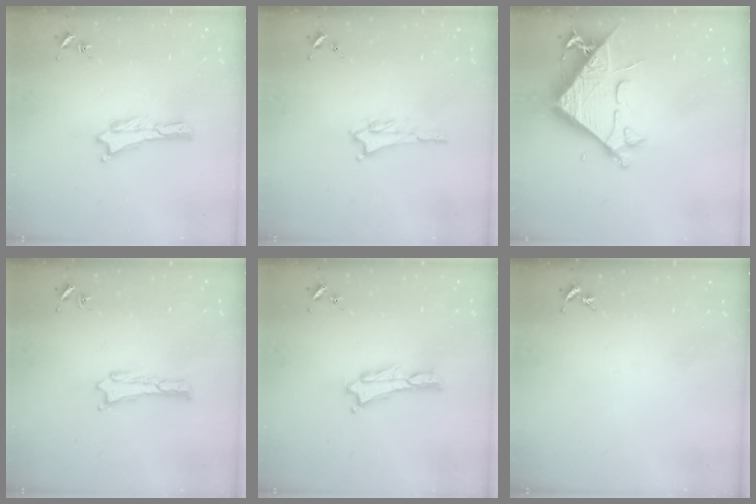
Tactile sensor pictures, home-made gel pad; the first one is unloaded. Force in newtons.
{"total": 1.2, "press": 1.2, "slide": 0.2}
{"total": 8.7, "press": 8.6, "slide": 1.1}
{"total": 0.0}
{"total": 0.0}
{"total": 0.0}